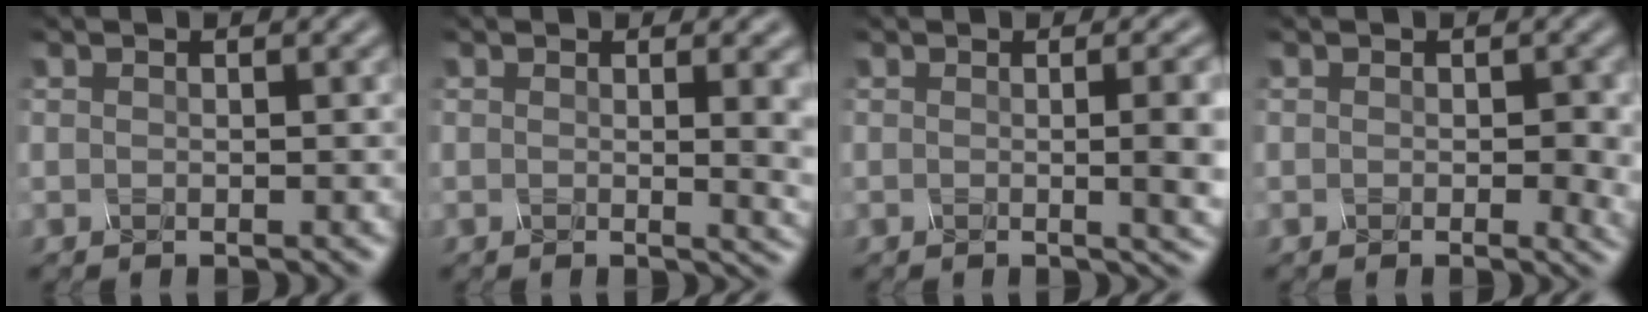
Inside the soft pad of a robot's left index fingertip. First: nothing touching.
{"total": 5.0, "force": [0.5, 2.1, 4.5], "torque": [-0.026, 0.000, 0.007]}
{"total": 6.4, "force": [0.0, 2.5, 5.9], "torque": [-0.040, 0.001, -0.001]}
{"total": 2.5, "force": [0.0, 1.4, 2.0], "torque": [-0.020, -0.006, -0.002]}